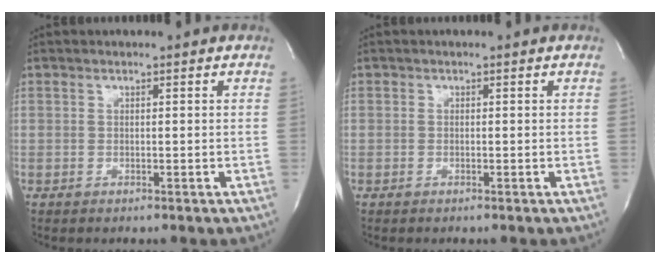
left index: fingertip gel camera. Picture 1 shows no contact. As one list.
[{"total": 0.0}]